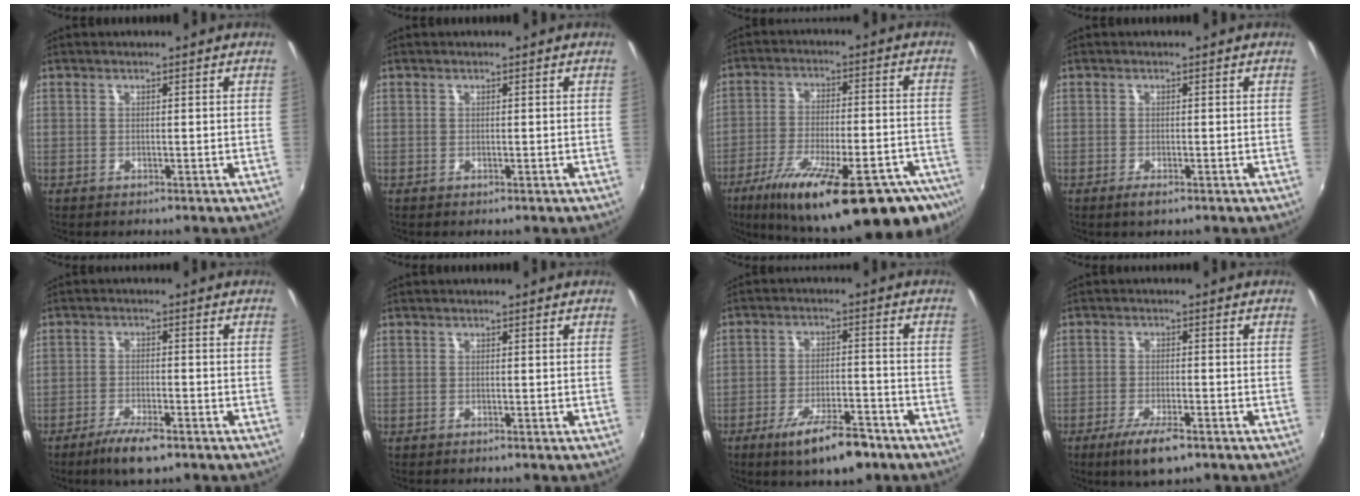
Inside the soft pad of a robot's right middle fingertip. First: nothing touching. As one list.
[{"total": 0.0}, {"total": 27.7, "force": [-17.9, 7.0, 20.0], "torque": [-0.318, -0.057, -0.250]}, {"total": 1.8, "force": [-1.1, 0.5, 1.3], "torque": [-0.026, -0.008, -0.020]}, {"total": 6.6, "force": [-4.6, 1.6, 4.4], "torque": [-0.103, -0.015, -0.082]}, {"total": 0.0}, {"total": 10.6, "force": [-7.2, 2.8, 7.3], "torque": [-0.141, -0.011, -0.112]}, {"total": 7.0, "force": [-4.5, 1.8, 5.0], "torque": [-0.115, -0.022, -0.079]}]